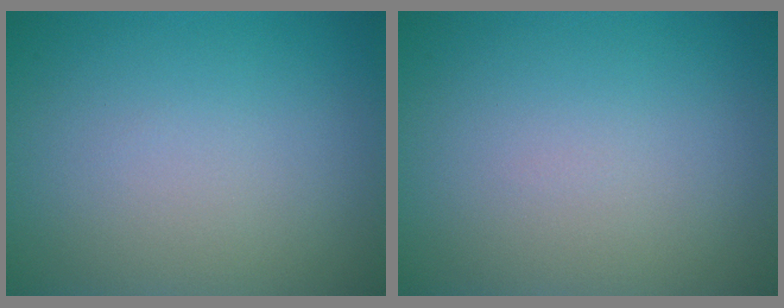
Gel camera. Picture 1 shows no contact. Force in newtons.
{"total": 0.0}